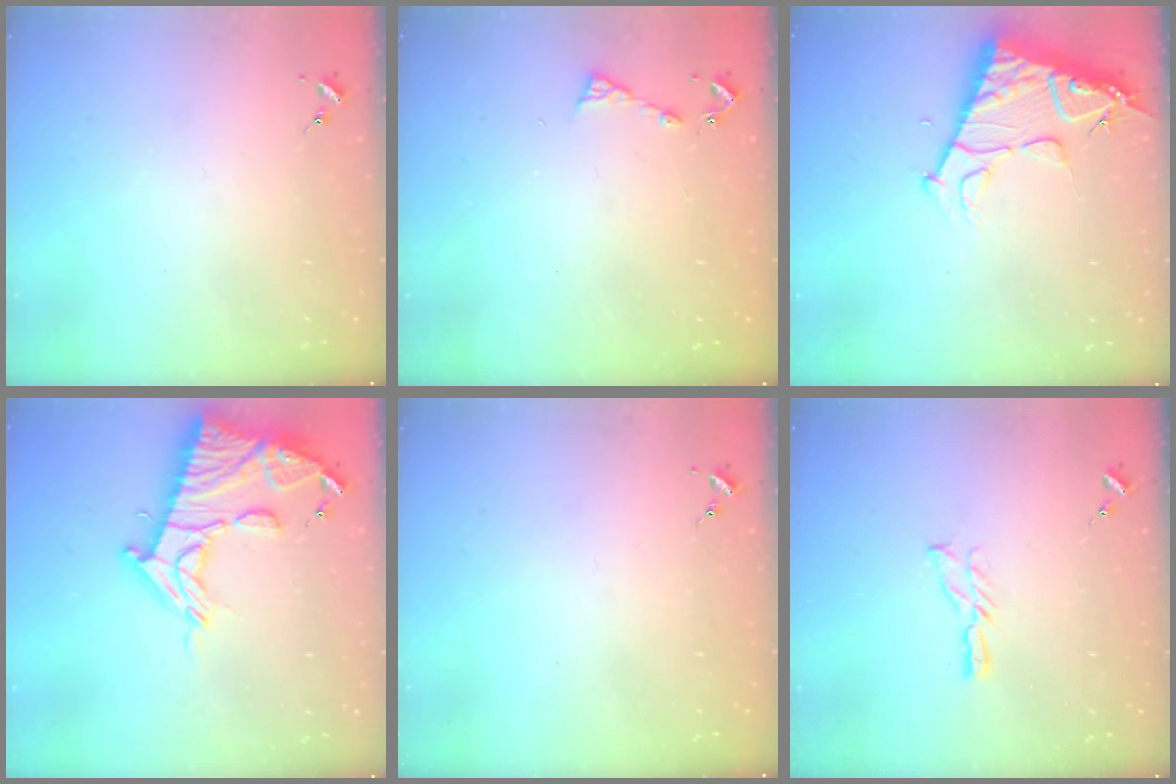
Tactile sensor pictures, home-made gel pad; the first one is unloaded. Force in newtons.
{"total": 5.6, "press": 5.6, "slide": 0.7}
{"total": 13.0, "press": 12.9, "slide": 1.3}
{"total": 19.3, "press": 19.3, "slide": 1.6}
{"total": 0.0}
{"total": 5.8, "press": 5.8, "slide": 0.5}